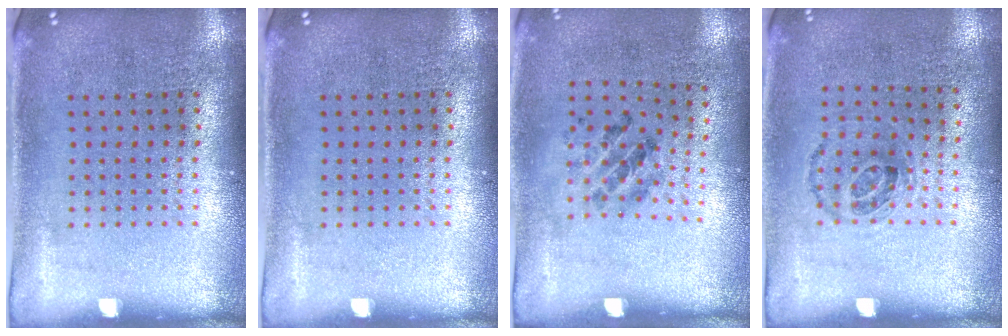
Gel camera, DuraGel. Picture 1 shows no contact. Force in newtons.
{"total": 0.0}
{"total": 1.4, "press": 0.7, "slide": 1.2}
{"total": 1.0, "press": 0.7, "slide": 0.7}